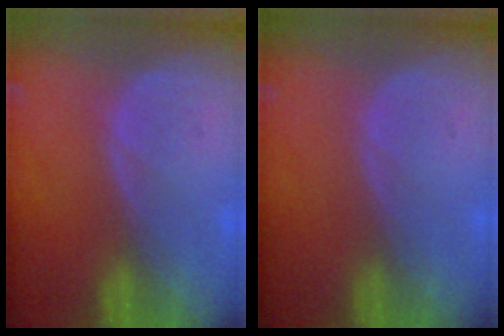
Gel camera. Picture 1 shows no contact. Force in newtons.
{"total": 0.0}